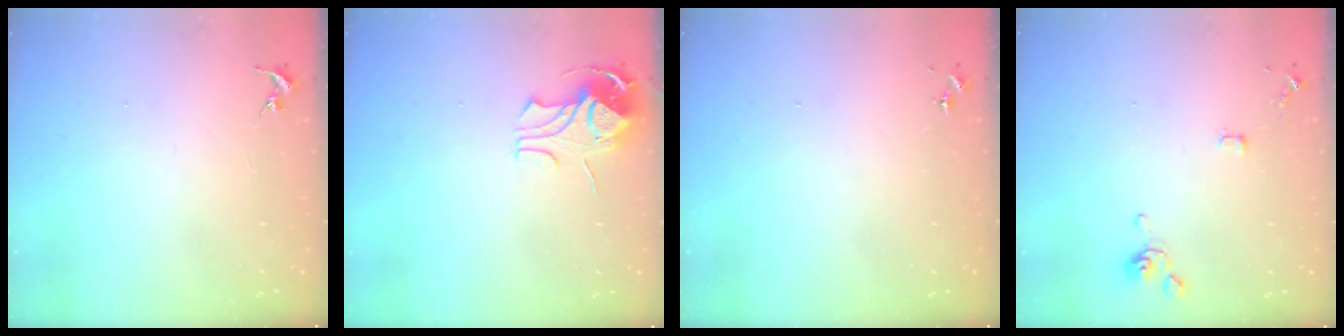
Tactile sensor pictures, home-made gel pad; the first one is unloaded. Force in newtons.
{"total": 8.9, "press": 8.9, "slide": 0.7}
{"total": 0.0}
{"total": 3.4, "press": 3.4, "slide": 0.7}